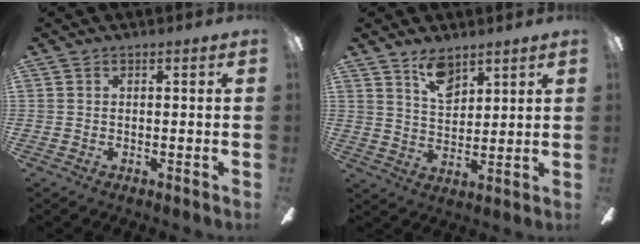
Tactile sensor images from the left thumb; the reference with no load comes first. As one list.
[{"total": 7.6, "force": [5.7, 3.6, 3.4], "torque": [-0.051, -0.028, 0.102]}]